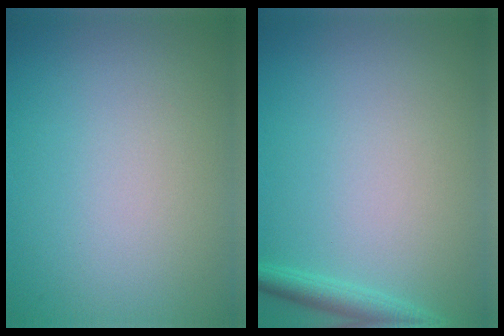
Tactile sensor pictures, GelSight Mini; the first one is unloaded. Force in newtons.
{"total": 1.9, "press": 1.9, "slide": 0.1}